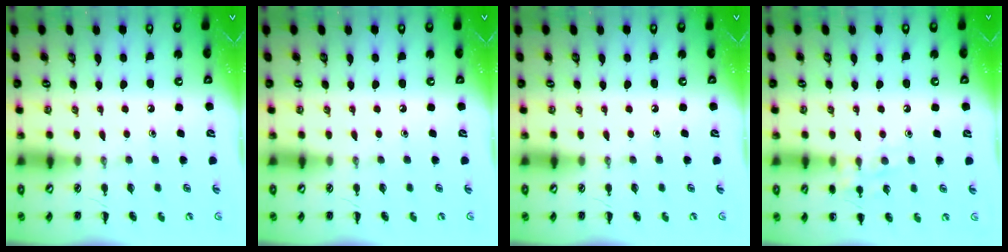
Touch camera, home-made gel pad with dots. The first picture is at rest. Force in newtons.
{"total": 0.0}
{"total": 0.0}
{"total": 8.0, "press": 7.9, "slide": 1.2}